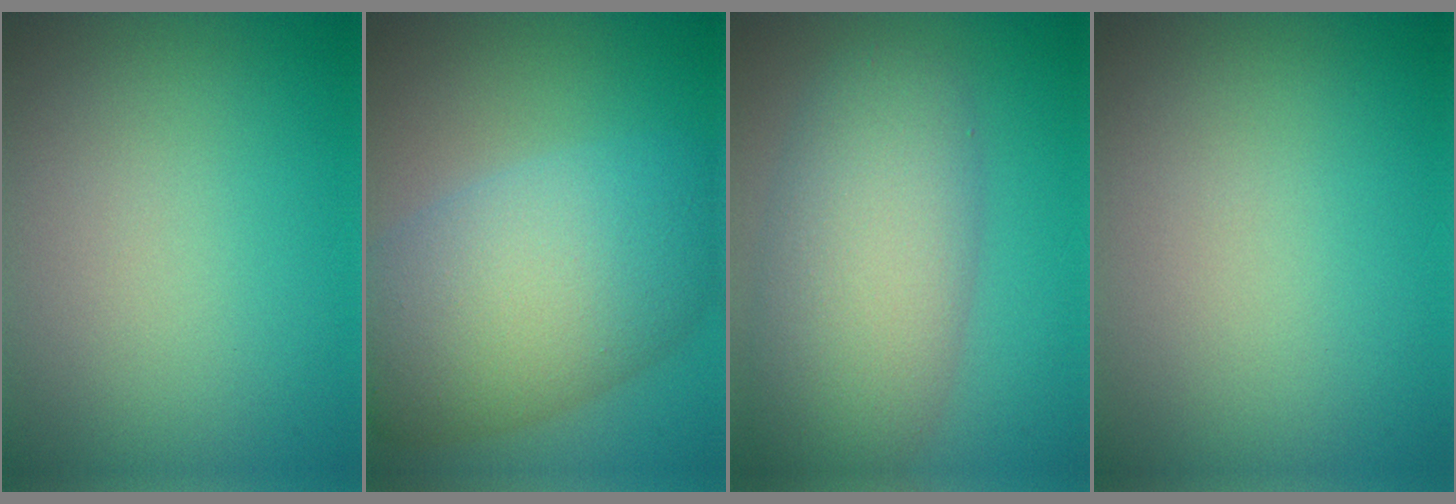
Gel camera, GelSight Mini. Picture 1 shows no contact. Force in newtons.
{"total": 10.3, "press": 10.3, "slide": 0.5}
{"total": 7.7, "press": 7.7, "slide": 0.6}
{"total": 0.0}